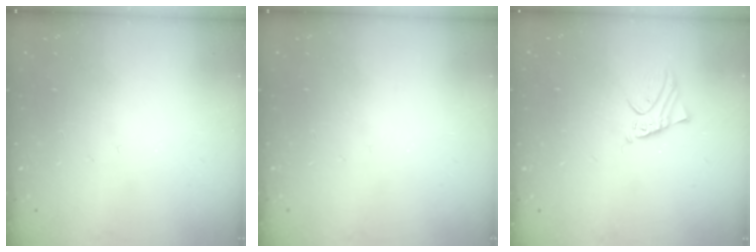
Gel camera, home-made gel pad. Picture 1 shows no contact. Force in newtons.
{"total": 0.0}
{"total": 2.9, "press": 2.9, "slide": 0.2}